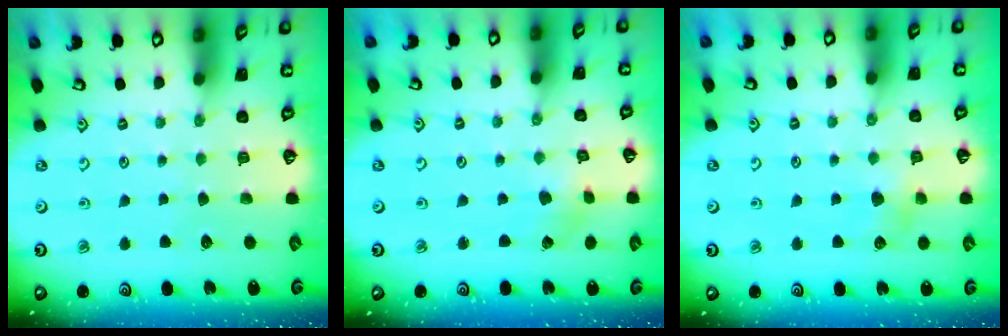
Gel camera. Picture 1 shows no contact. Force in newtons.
{"total": 1.9, "press": 1.9, "slide": 0.2}
{"total": 5.0, "press": 4.9, "slide": 1.0}